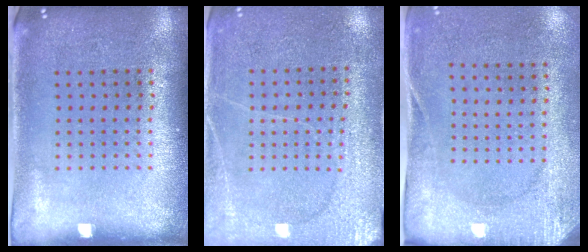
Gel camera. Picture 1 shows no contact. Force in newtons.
{"total": 2.8, "press": 2.7, "slide": 0.7}
{"total": 2.8, "press": 2.1, "slide": 1.8}